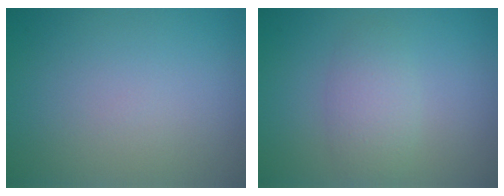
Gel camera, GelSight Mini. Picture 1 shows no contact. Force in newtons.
{"total": 2.8, "press": 2.8, "slide": 0.1}